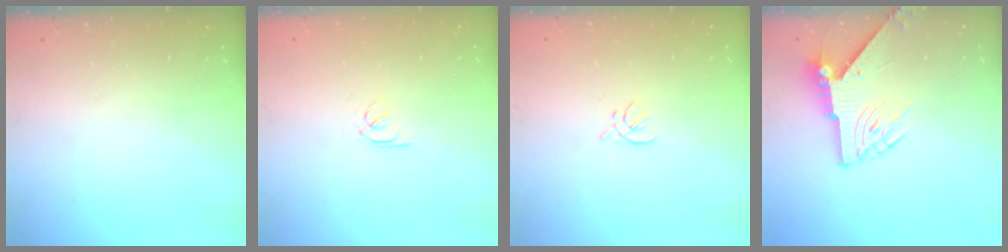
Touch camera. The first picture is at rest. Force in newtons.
{"total": 2.5, "press": 2.4, "slide": 0.7}
{"total": 2.1, "press": 2.0, "slide": 0.7}
{"total": 6.1, "press": 6.0, "slide": 0.7}